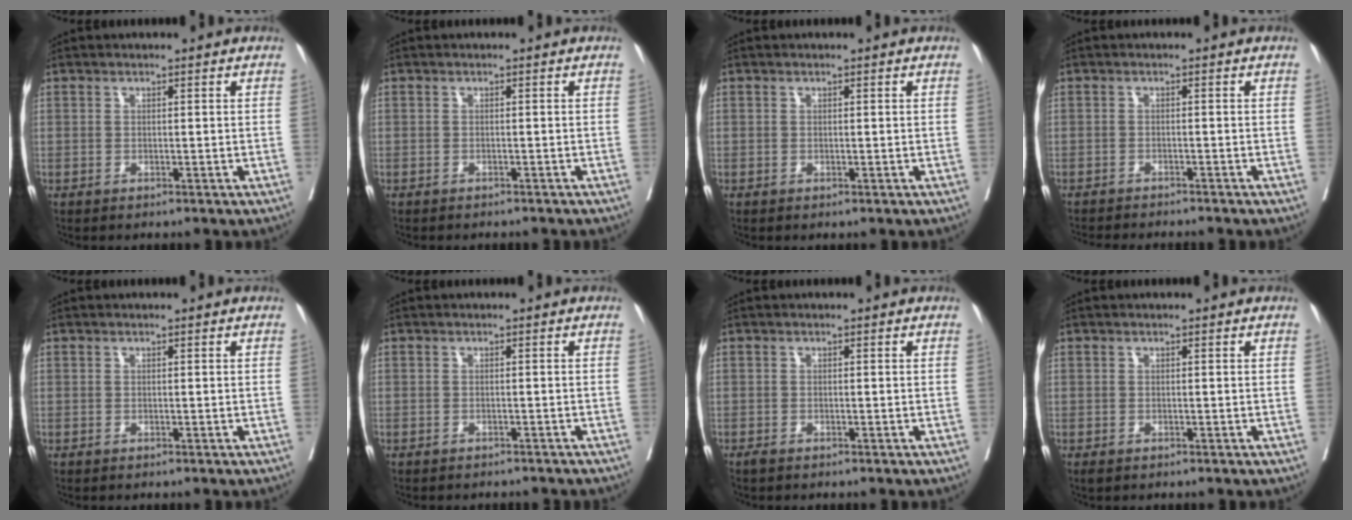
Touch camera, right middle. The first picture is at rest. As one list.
[{"total": 4.3, "force": [-3.9, 0.8, 1.6], "torque": [-0.020, -0.006, -0.047]}, {"total": 0.0}, {"total": 8.0, "force": [-7.4, 0.4, 3.0], "torque": [-0.027, -0.013, -0.102]}, {"total": 0.0}, {"total": 5.8, "force": [-5.4, 1.4, 1.8], "torque": [-0.021, -0.004, -0.060]}, {"total": 0.5, "force": [-0.5, 0.1, 0.2], "torque": [-0.011, -0.003, -0.011]}, {"total": 0.7, "force": [-0.5, 0.3, 0.3], "torque": [-0.006, -0.002, -0.004]}]